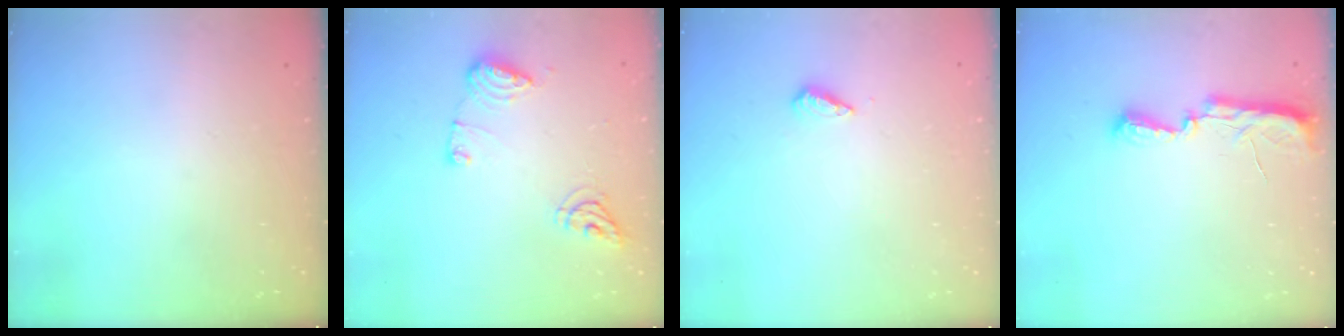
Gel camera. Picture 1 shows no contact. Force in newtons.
{"total": 9.4, "press": 9.4, "slide": 0.3}
{"total": 4.2, "press": 4.1, "slide": 1.0}
{"total": 9.4, "press": 8.3, "slide": 4.5}